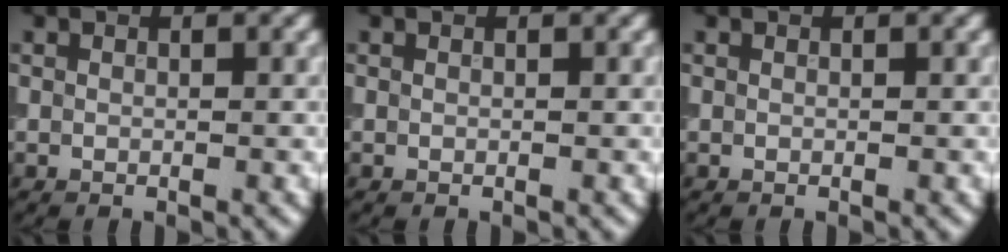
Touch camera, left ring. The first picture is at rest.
{"total": 0.0}
{"total": 0.0}